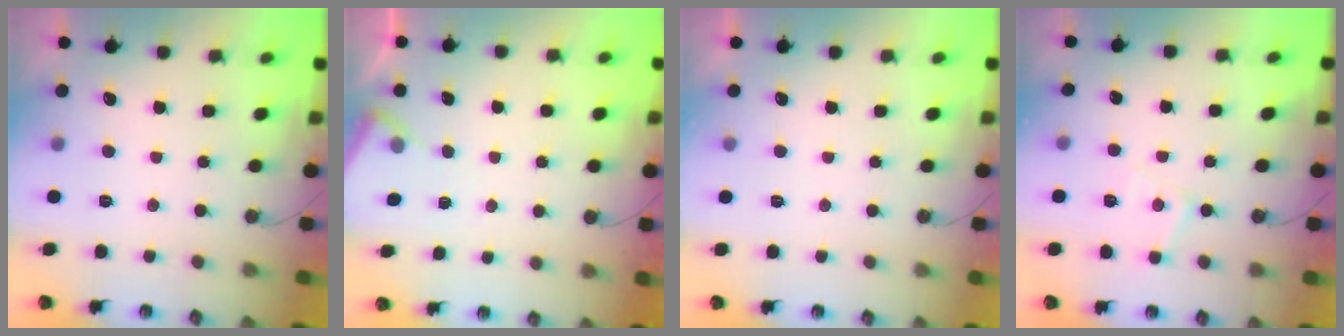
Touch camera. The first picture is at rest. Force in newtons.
{"total": 4.3, "press": 4.3, "slide": 0.5}
{"total": 2.7, "press": 2.7, "slide": 0.4}
{"total": 7.1, "press": 7.1, "slide": 0.5}